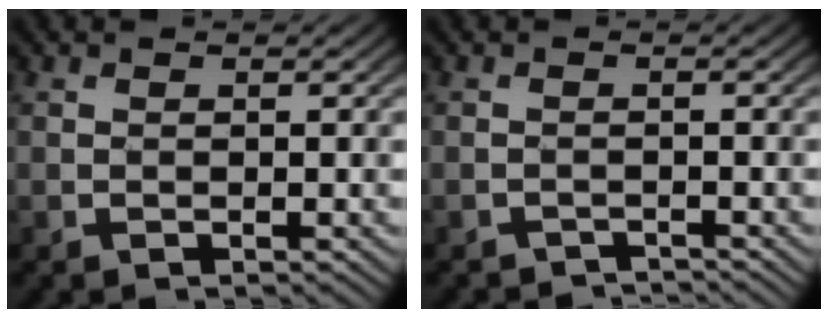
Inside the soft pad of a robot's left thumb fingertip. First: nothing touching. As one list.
[{"total": 1.7, "force": [-1.7, 0.2, 0.1], "torque": [0.003, 0.001, -0.030]}]